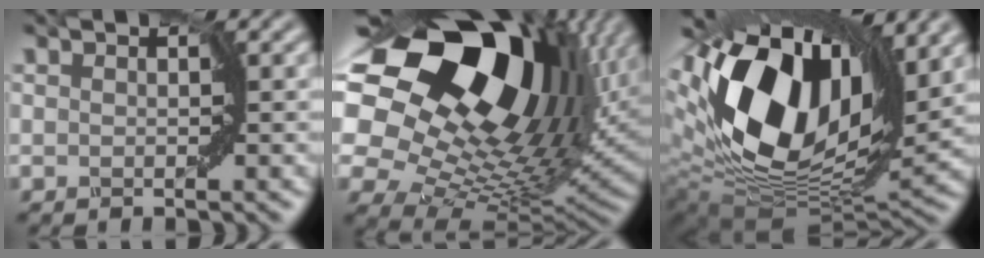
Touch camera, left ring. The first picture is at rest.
{"total": 18.8, "force": [7.7, 11.7, 12.5], "torque": [-0.253, 0.008, 0.156]}
{"total": 15.9, "force": [5.3, 9.3, 11.8], "torque": [-0.258, 0.013, 0.095]}